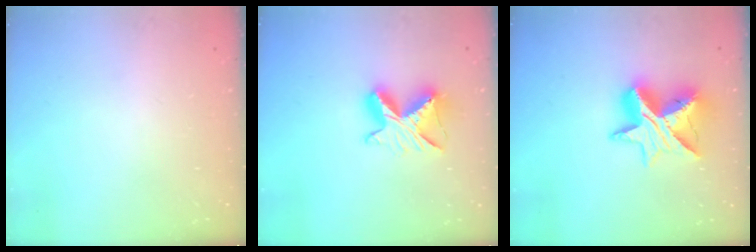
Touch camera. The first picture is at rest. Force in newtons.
{"total": 9.5, "press": 9.5, "slide": 0.3}
{"total": 13.4, "press": 13.3, "slide": 1.0}